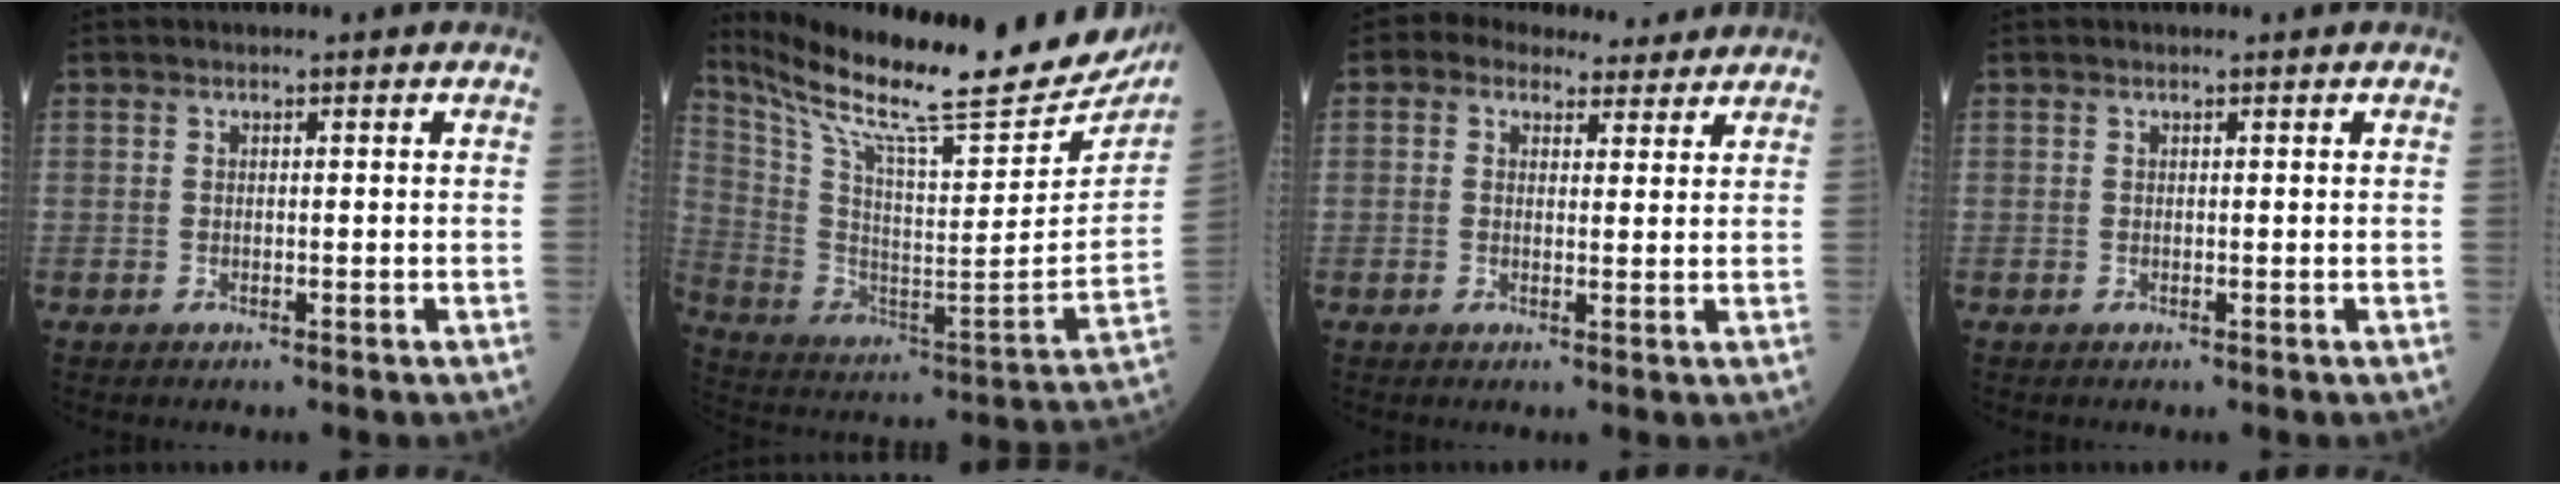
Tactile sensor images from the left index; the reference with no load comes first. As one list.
[{"total": 31.1, "force": [26.9, 2.6, 15.3], "torque": [-0.278, -0.097, 0.387]}, {"total": 3.3, "force": [2.5, 1.9, 1.0], "torque": [-0.016, 0.025, 0.038]}, {"total": 0.0}]